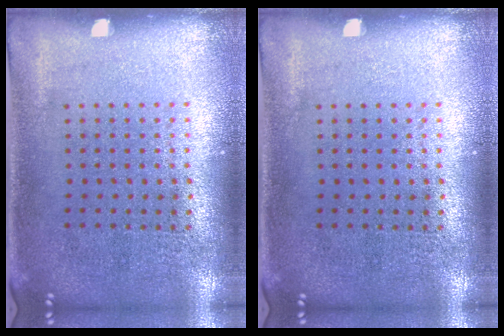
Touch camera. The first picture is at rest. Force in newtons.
{"total": 0.0}